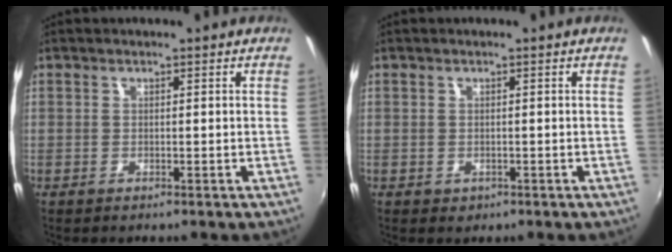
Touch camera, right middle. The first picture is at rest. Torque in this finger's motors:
{"motor_torque": [0.32, -0.29, -0.01, 0.01]}